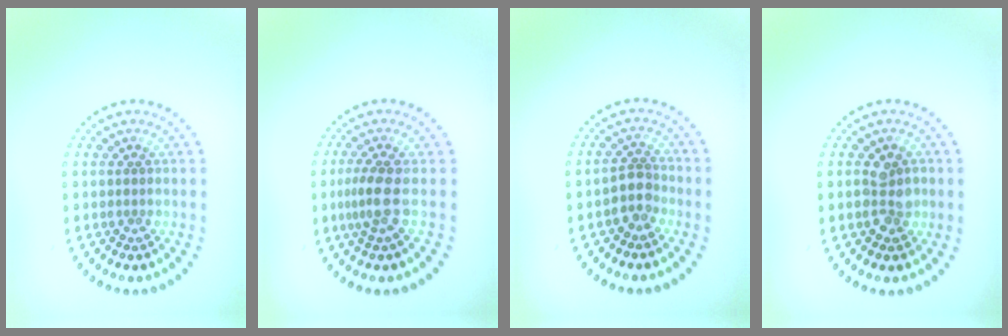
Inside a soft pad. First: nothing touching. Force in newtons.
{"total": 2.2, "press": 1.7, "slide": 1.4}
{"total": 2.2, "press": 1.8, "slide": 1.2}
{"total": 2.5, "press": 2.5, "slide": 0.5}